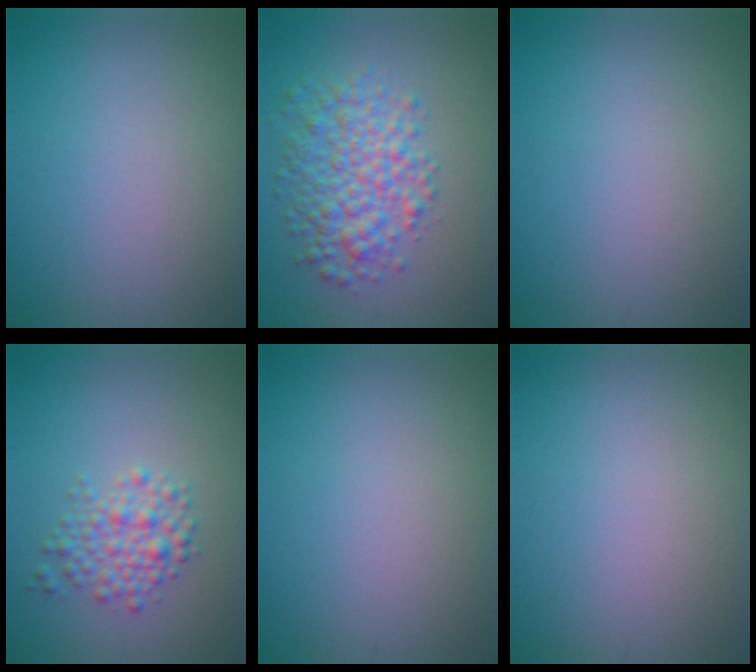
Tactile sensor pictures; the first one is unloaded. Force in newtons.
{"total": 5.1, "press": 5.1, "slide": 0.1}
{"total": 0.0}
{"total": 2.8, "press": 2.8, "slide": 0.1}
{"total": 0.0}
{"total": 0.0}